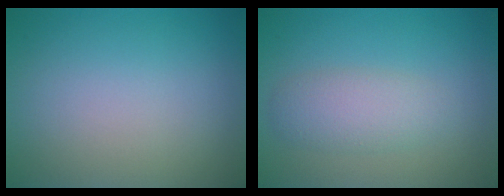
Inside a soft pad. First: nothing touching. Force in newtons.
{"total": 2.9, "press": 2.9, "slide": 0.0}